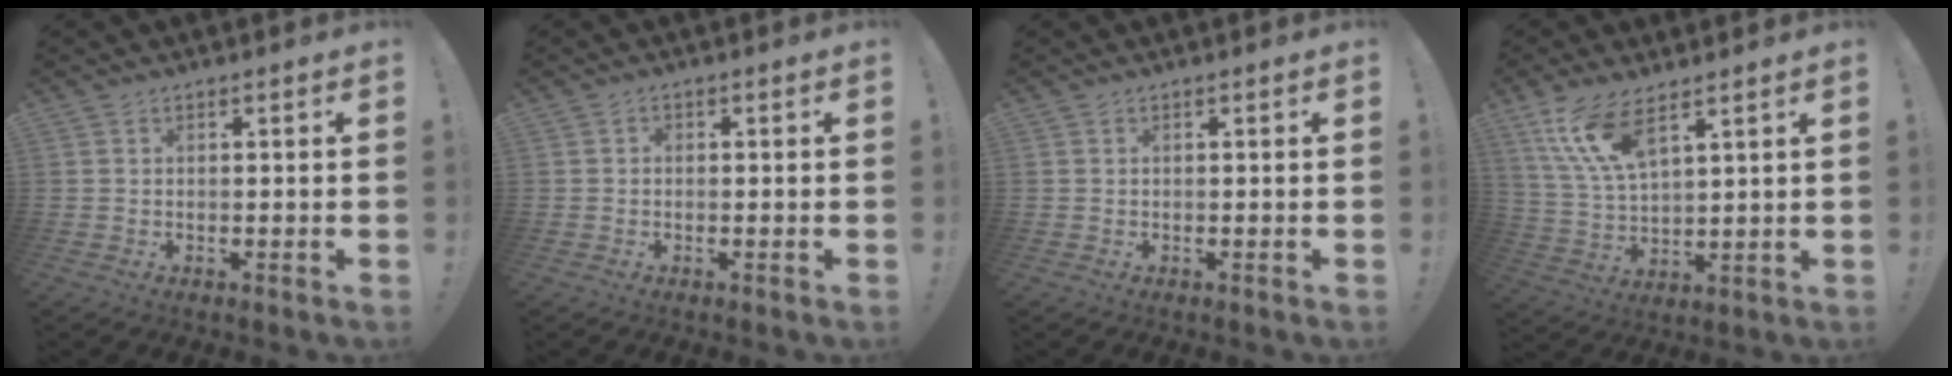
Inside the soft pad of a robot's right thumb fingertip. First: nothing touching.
{"total": 0.9, "force": [-0.4, 0.8, 0.3], "torque": [-0.013, 0.007, -0.007]}
{"total": 0.0}
{"total": 11.7, "force": [7.6, 3.7, 8.1], "torque": [-0.173, -0.029, 0.141]}